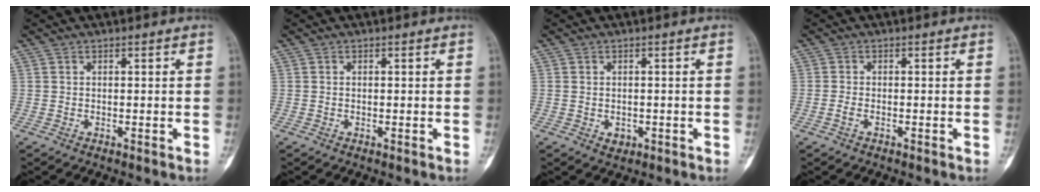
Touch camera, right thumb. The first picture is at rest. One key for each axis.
{"total": 0.0}
{"total": 1.9, "fx": -0.5, "fy": 1.6, "fz": 0.9, "tx": -0.005, "ty": 0.002, "tz": -0.002}
{"total": 1.3, "fx": -0.6, "fy": 0.7, "fz": 0.9, "tx": -0.020, "ty": 0.002, "tz": -0.014}